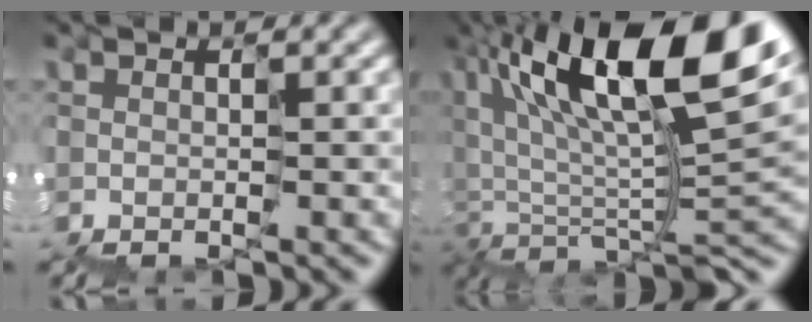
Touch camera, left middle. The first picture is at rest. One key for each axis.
{"total": 12.8, "fx": 5.8, "fy": 4.1, "fz": 10.7, "tx": -0.182, "ty": 0.016, "tz": 0.109}